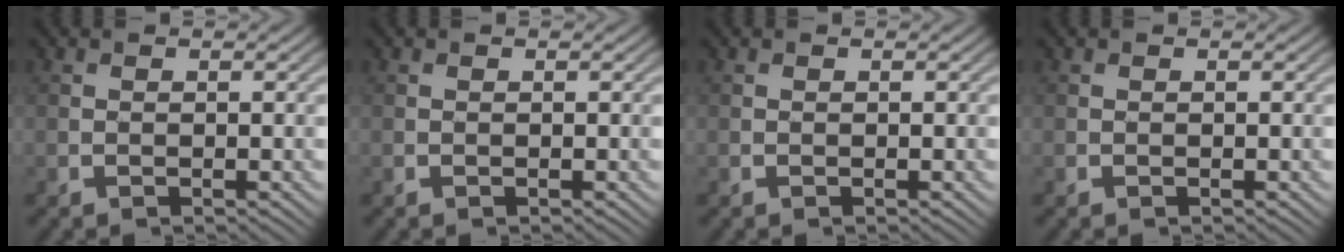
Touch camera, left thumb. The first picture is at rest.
{"total": 0.0}
{"total": 0.0}
{"total": 0.0}